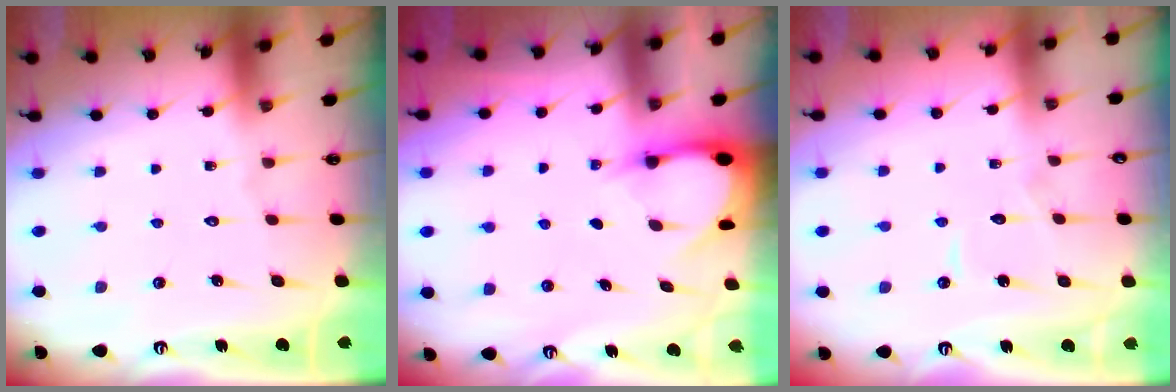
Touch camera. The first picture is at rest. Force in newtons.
{"total": 2.9, "press": 2.9, "slide": 0.3}
{"total": 3.3, "press": 3.3, "slide": 0.2}